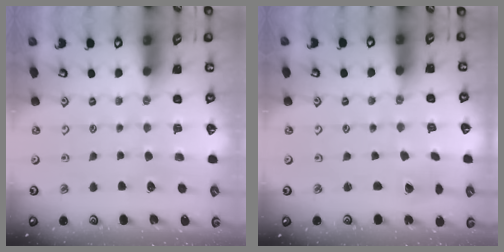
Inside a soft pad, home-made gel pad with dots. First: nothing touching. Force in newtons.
{"total": 2.1, "press": 2.1, "slide": 0.1}